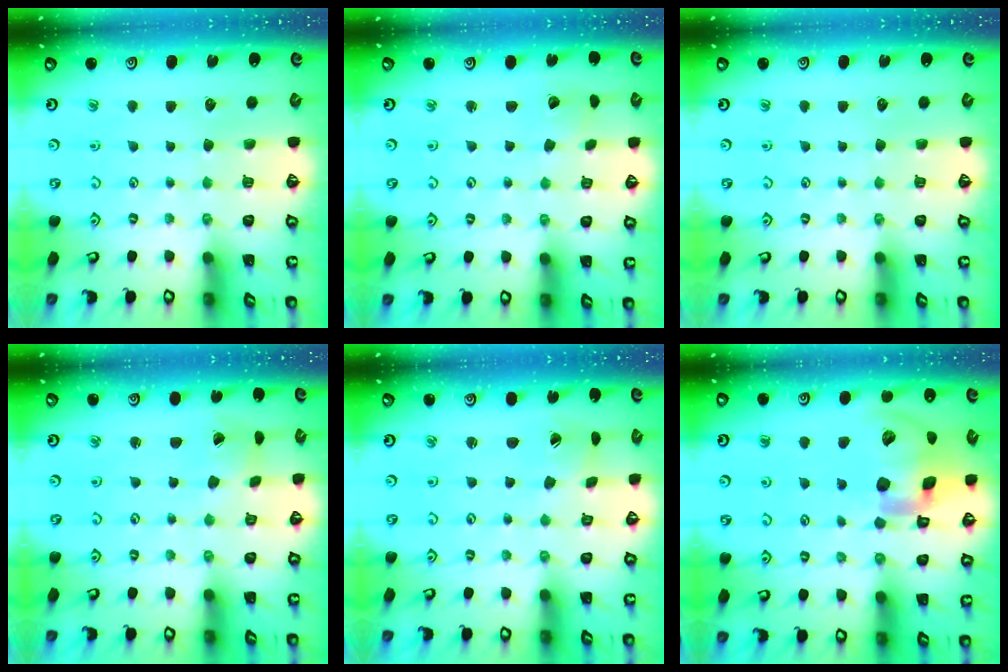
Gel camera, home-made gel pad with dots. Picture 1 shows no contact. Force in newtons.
{"total": 2.3, "press": 2.3, "slide": 0.2}
{"total": 0.0}
{"total": 1.1, "press": 1.1, "slide": 0.2}
{"total": 1.9, "press": 1.8, "slide": 0.2}
{"total": 20.7, "press": 20.4, "slide": 3.4}